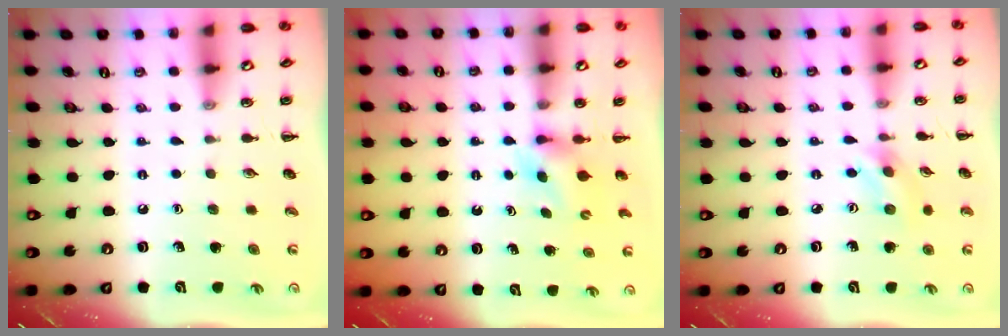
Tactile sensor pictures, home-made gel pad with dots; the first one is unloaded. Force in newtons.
{"total": 3.8, "press": 3.6, "slide": 1.2}
{"total": 2.8, "press": 2.7, "slide": 0.6}